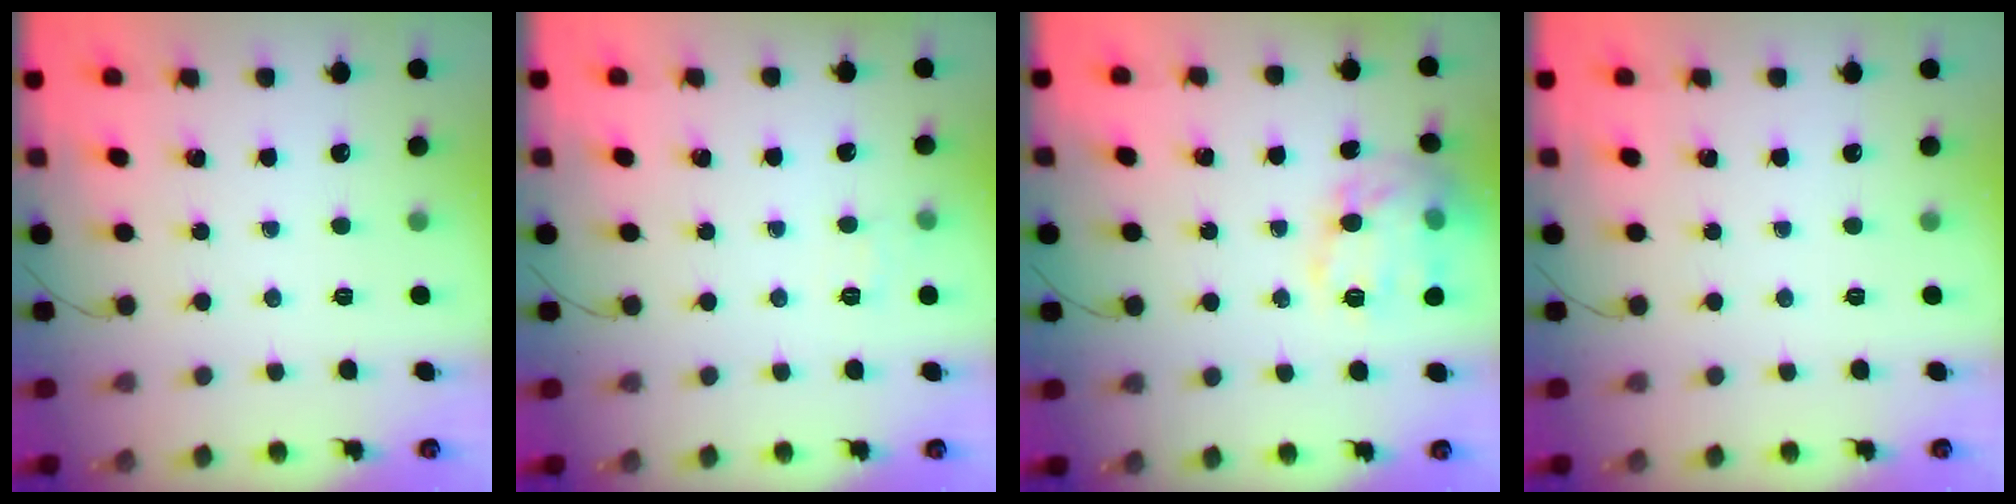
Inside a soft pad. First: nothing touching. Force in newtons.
{"total": 4.6, "press": 4.4, "slide": 1.2}
{"total": 15.1, "press": 15.1, "slide": 0.7}
{"total": 0.0}